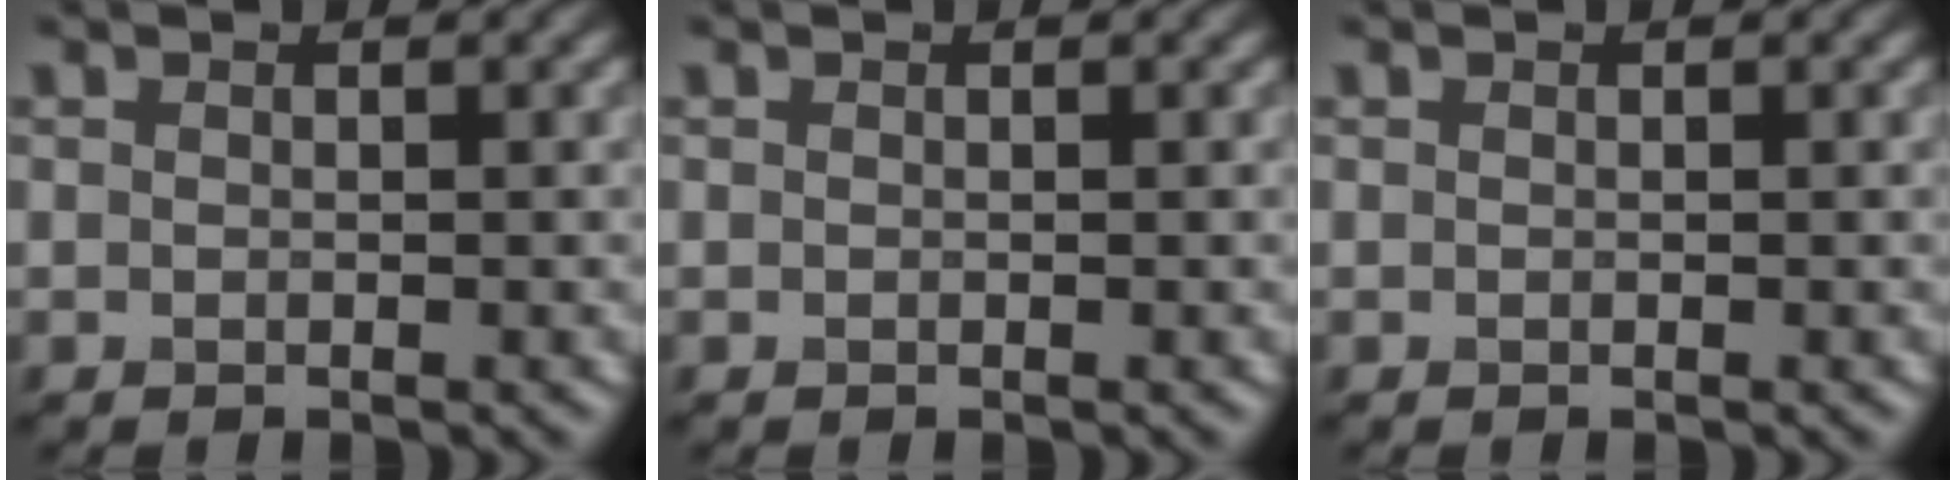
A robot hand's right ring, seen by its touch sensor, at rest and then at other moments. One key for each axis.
{"total": 0.0}
{"total": 0.0}